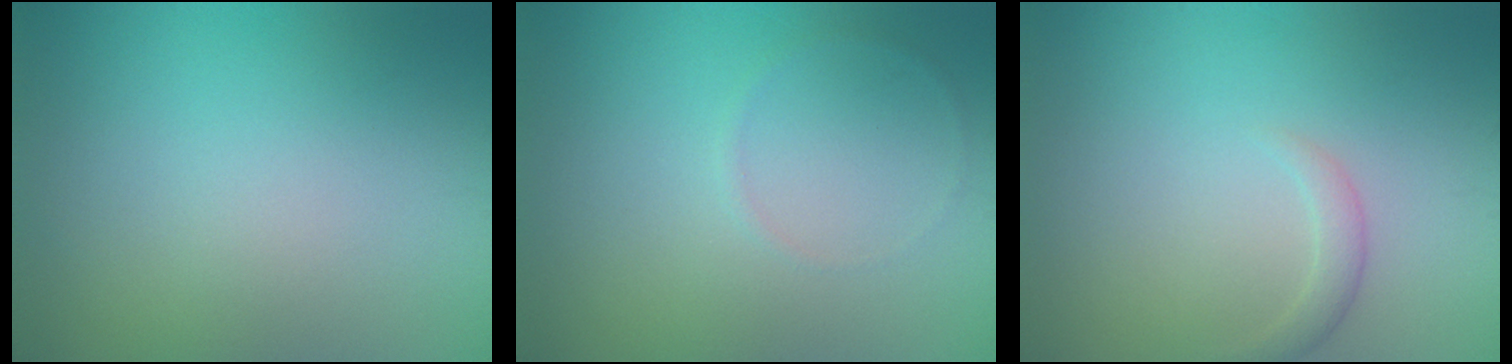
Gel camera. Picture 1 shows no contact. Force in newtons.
{"total": 0.6, "press": 0.6, "slide": 0.1}
{"total": 1.2, "press": 1.2, "slide": 0.0}